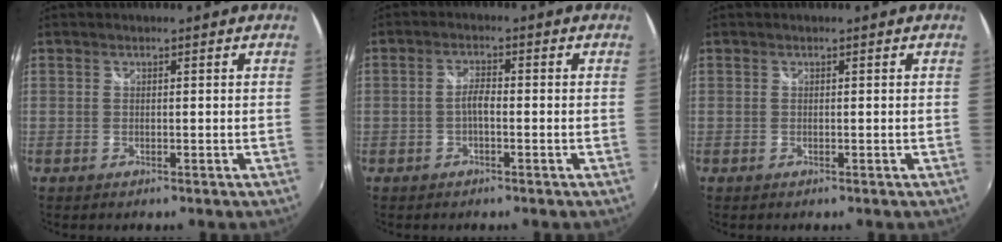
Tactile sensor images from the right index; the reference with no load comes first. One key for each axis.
{"total": 2.3, "fx": -0.8, "fy": 0.7, "fz": 2.0, "tx": -0.042, "ty": 0.006, "tz": -0.018}
{"total": 0.0}